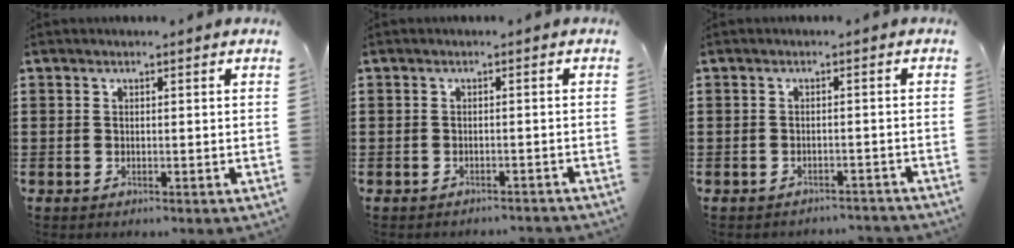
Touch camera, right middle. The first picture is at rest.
{"total": 1.1, "force": [-1.1, 0.1, -0.1], "torque": [0.000, 0.003, -0.024]}
{"total": 1.2, "force": [-1.2, 0.1, 0.1], "torque": [-0.005, 0.002, -0.025]}